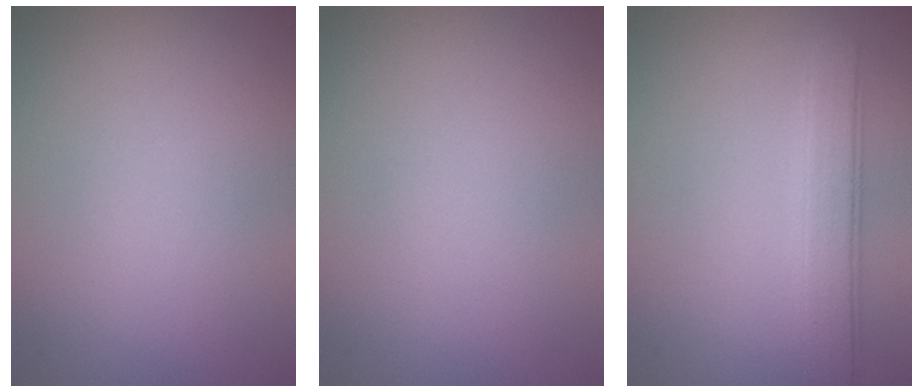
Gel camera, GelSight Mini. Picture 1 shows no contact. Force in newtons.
{"total": 0.0}
{"total": 3.7, "press": 3.7, "slide": 0.6}